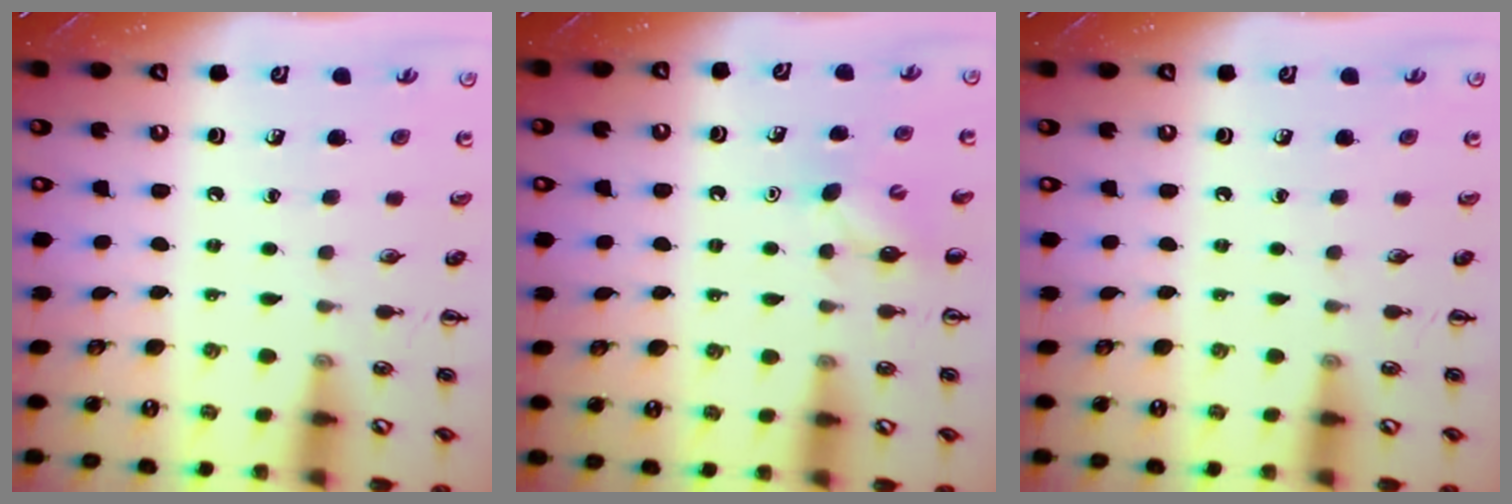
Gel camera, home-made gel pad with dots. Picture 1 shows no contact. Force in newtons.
{"total": 4.0, "press": 3.9, "slide": 0.9}
{"total": 0.0}